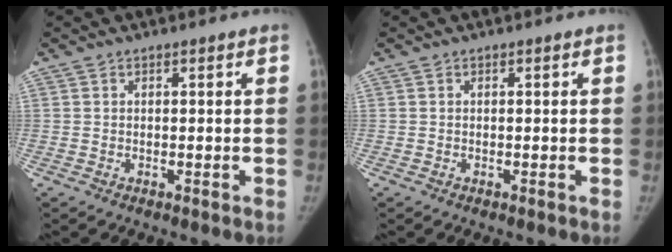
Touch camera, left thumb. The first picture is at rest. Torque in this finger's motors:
{"motor_torque": [0.01, 0.01, 0.26, -0.26, 0.01]}